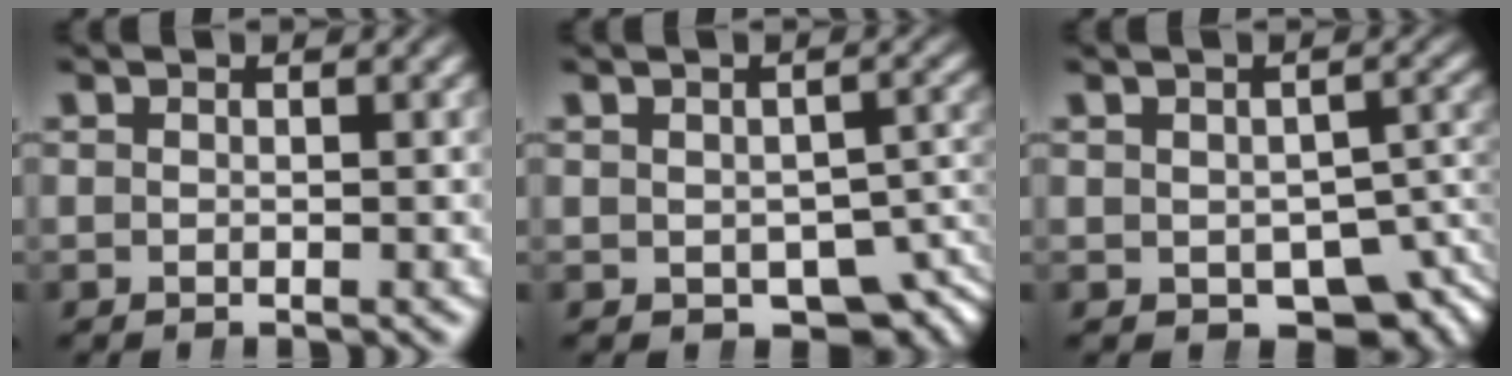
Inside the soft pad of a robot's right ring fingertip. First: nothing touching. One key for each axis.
{"total": 5.7, "fx": -3.4, "fy": 3.6, "fz": 2.9, "tx": -0.020, "ty": -0.020, "tz": -0.040}
{"total": 6.9, "fx": -3.7, "fy": 4.5, "fz": 3.6, "tx": -0.031, "ty": -0.024, "tz": -0.041}